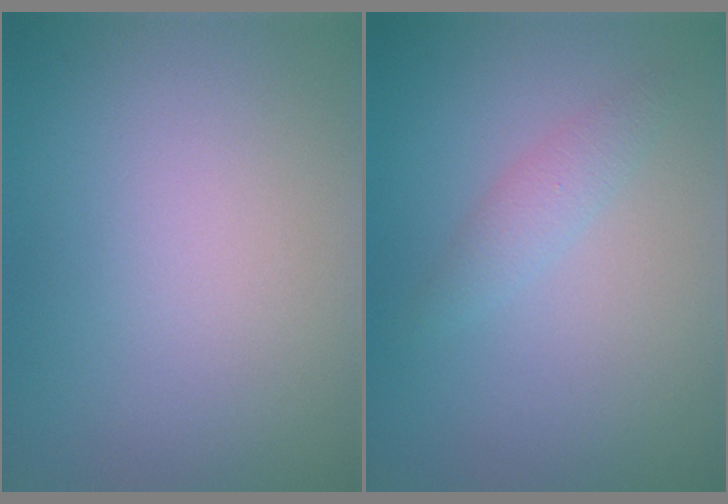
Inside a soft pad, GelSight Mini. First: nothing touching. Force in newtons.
{"total": 1.5, "press": 1.5, "slide": 0.0}